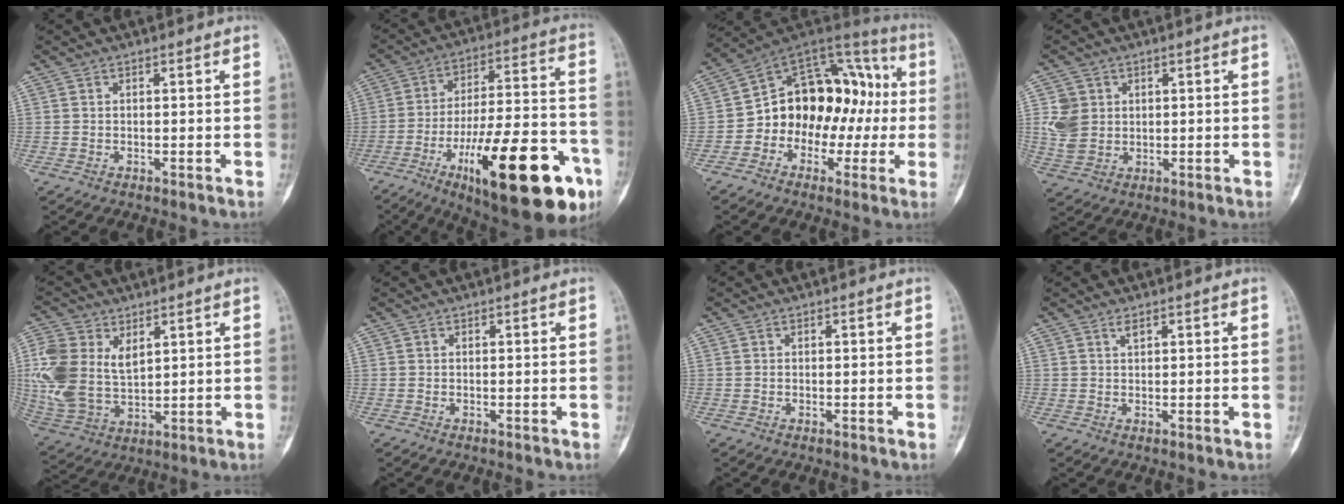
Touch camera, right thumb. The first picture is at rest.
{"total": 29.5, "force": [-12.8, 9.5, 24.8], "torque": [-0.334, 0.059, -0.184]}
{"total": 19.4, "force": [-1.7, 14.0, 13.2], "torque": [-0.132, 0.076, -0.030]}
{"total": 6.4, "force": [1.4, 5.4, 3.1], "torque": [-0.044, -0.006, 0.037]}
{"total": 14.9, "force": [4.3, 9.9, 10.3], "torque": [-0.232, -0.013, 0.093]}
{"total": 0.0}
{"total": 0.0}
{"total": 1.0, "force": [0.7, 0.2, 0.7], "torque": [-0.009, -0.003, 0.013]}